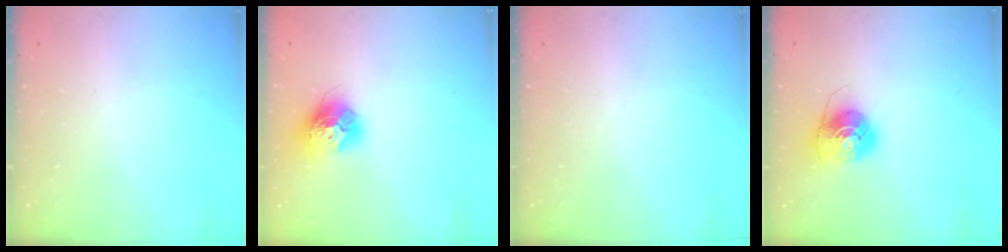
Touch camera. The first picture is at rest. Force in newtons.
{"total": 12.8, "press": 12.8, "slide": 1.1}
{"total": 0.0}
{"total": 8.1, "press": 8.1, "slide": 0.5}